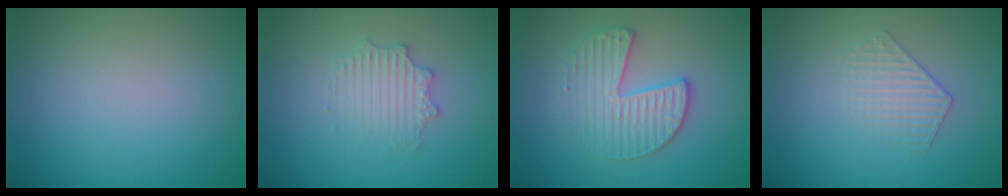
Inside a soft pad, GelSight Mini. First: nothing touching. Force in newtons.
{"total": 2.6, "press": 2.6, "slide": 0.4}
{"total": 3.4, "press": 3.2, "slide": 1.2}
{"total": 1.5, "press": 0.9, "slide": 1.2}